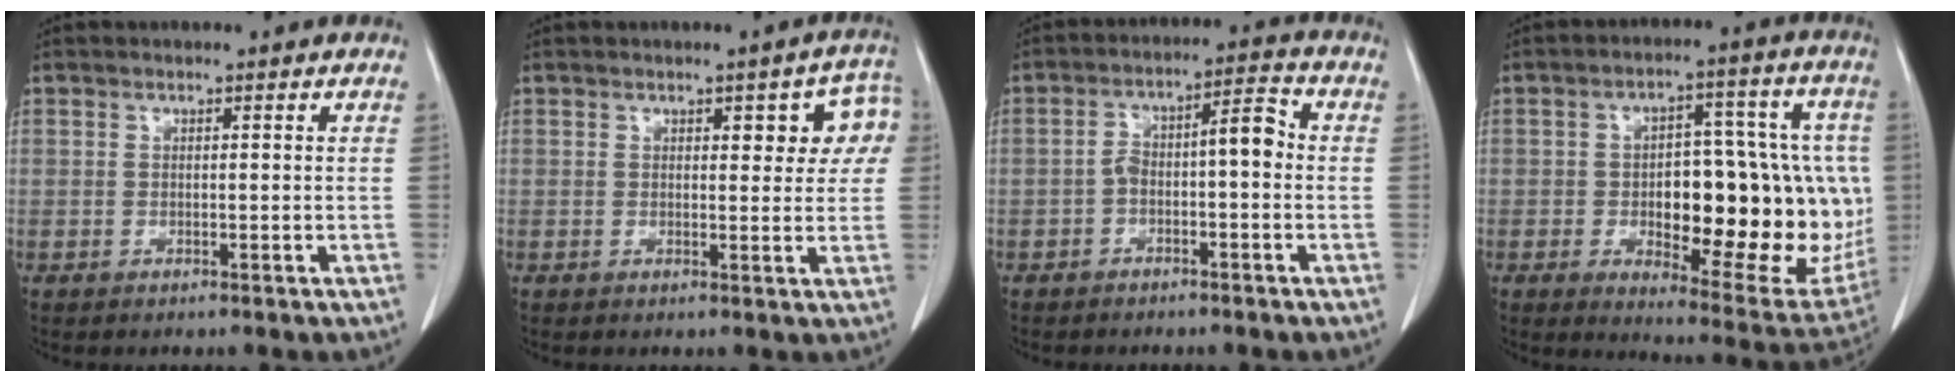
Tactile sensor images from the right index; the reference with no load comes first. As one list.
[{"total": 6.4, "force": [2.1, 2.6, 5.4], "torque": [-0.049, 0.019, 0.021]}, {"total": 6.1, "force": [-1.0, 1.9, 5.8], "torque": [-0.096, 0.036, -0.016]}, {"total": 23.4, "force": [-2.2, 9.0, 21.5], "torque": [-0.241, 0.027, -0.001]}]